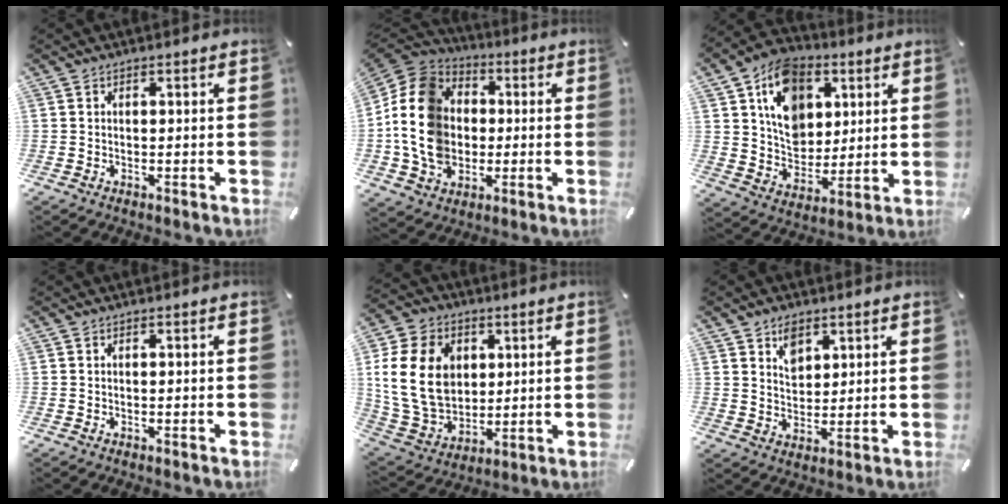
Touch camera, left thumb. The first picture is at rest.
{"total": 17.5, "force": [-1.6, 14.8, 9.4], "torque": [-0.203, 0.025, -0.029]}
{"total": 15.0, "force": [5.6, 12.0, 7.1], "torque": [-0.112, -0.016, 0.109]}
{"total": 0.0}
{"total": 18.0, "force": [3.2, 14.2, 10.5], "torque": [-0.231, -0.005, 0.060]}
{"total": 5.7, "force": [3.4, 4.3, 1.6], "torque": [-0.024, -0.008, 0.060]}